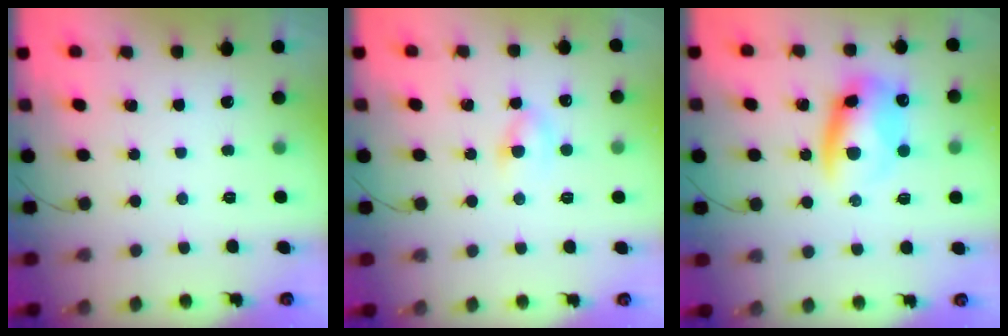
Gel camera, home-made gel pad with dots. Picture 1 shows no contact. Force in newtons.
{"total": 5.0, "press": 4.7, "slide": 1.8}
{"total": 11.4, "press": 11.1, "slide": 2.6}